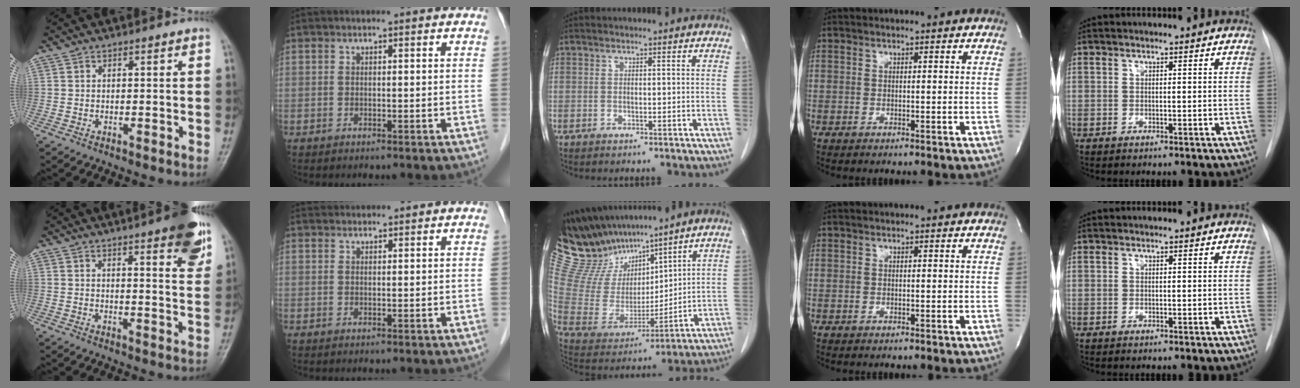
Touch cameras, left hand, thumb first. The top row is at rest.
{"thumb": {"total": 10.9, "force": [6.2, 2.3, 8.6], "torque": [-0.088, -0.027, 0.075]}, "index": {"total": 3.0, "force": [3.0, 0.4, 0.2], "torque": [-0.007, 0.033, 0.052]}, "middle": {"total": 14.8, "force": [13.4, 4.4, 4.5], "torque": [-0.104, 0.010, 0.270]}}